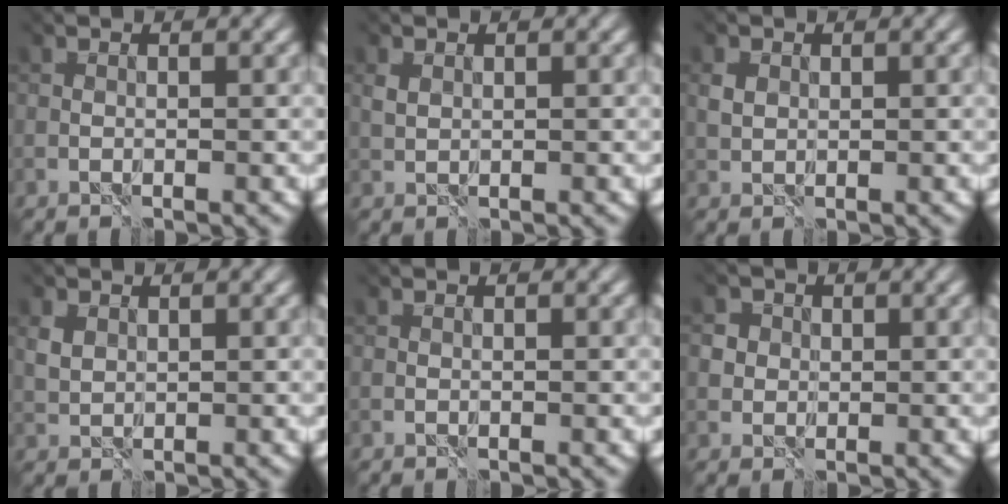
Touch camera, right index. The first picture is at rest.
{"total": 0.7, "force": [0.6, 0.3, -0.1], "torque": [0.000, 0.002, 0.013]}
{"total": 0.9, "force": [0.6, 0.7, 0.0], "torque": [-0.001, 0.003, 0.012]}
{"total": 1.1, "force": [0.9, 0.6, -0.1], "torque": [-0.002, 0.001, 0.018]}
{"total": 0.0}
{"total": 2.6, "force": [1.1, 2.4, 0.5], "torque": [0.001, 0.012, -0.003]}